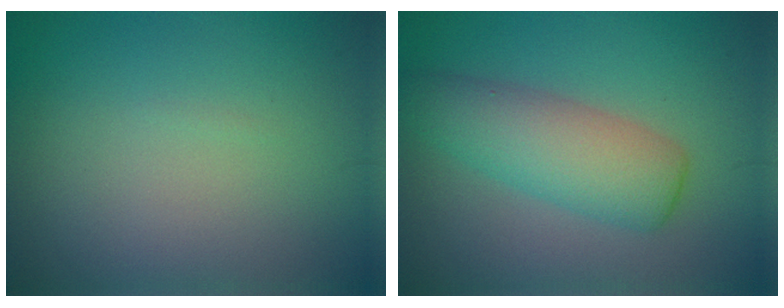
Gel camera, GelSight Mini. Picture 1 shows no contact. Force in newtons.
{"total": 5.1, "press": 5.1, "slide": 0.1}